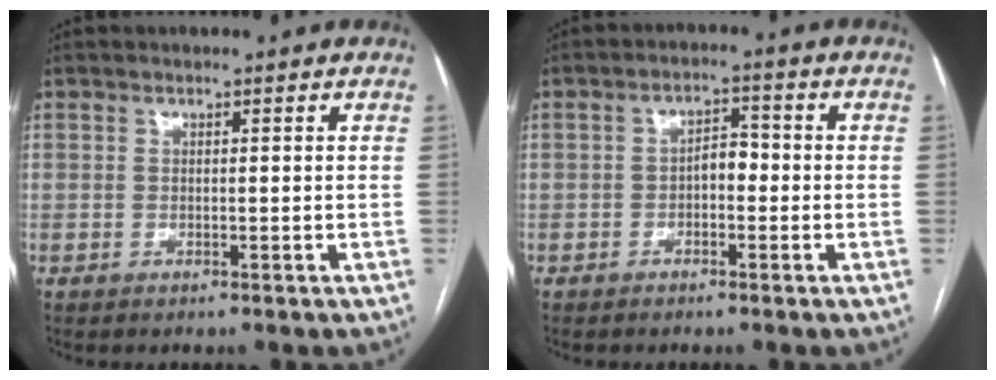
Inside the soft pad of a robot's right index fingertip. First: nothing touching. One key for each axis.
{"total": 3.3, "fx": -0.8, "fy": 1.8, "fz": 2.7, "tx": -0.040, "ty": 0.016, "tz": -0.016}